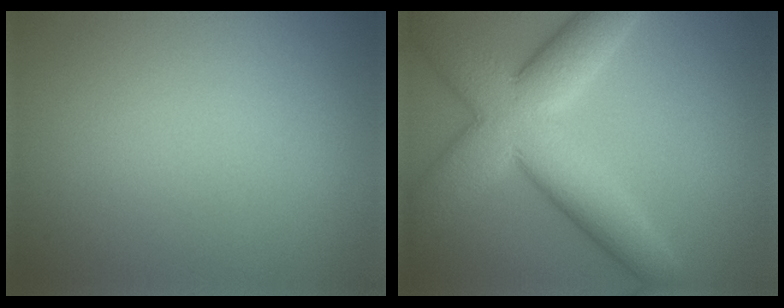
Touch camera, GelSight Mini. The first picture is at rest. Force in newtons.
{"total": 10.1, "press": 10.1, "slide": 0.7}